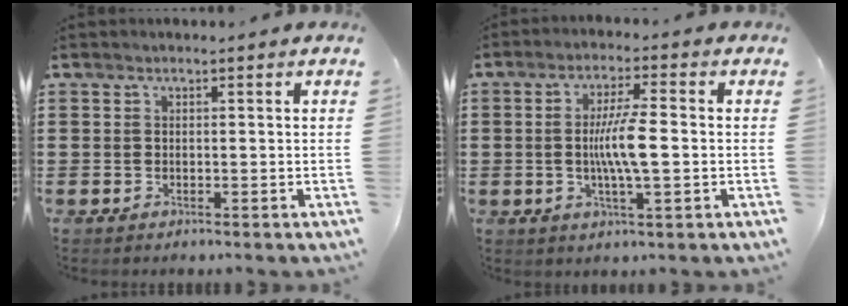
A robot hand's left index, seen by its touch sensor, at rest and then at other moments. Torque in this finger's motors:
{"motor_torque": [0.90, 0.12, 0.62, 0.20]}